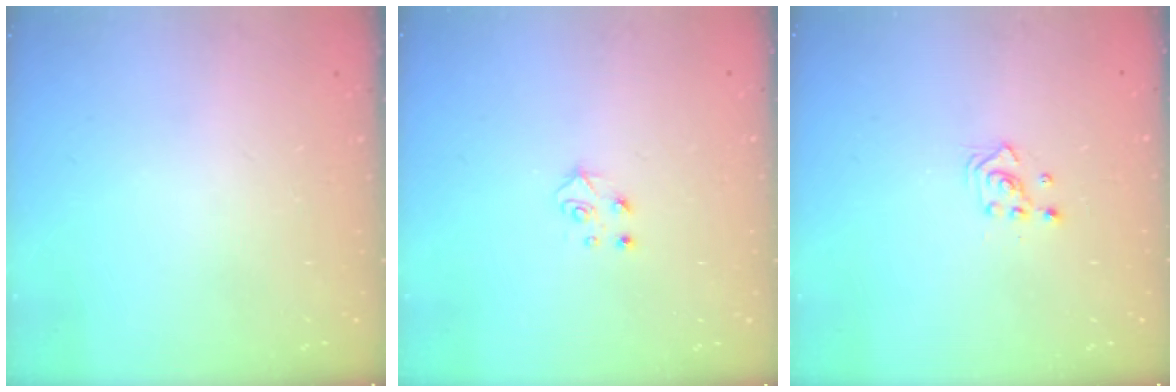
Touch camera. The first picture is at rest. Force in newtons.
{"total": 4.8, "press": 4.8, "slide": 0.5}
{"total": 2.4, "press": 2.4, "slide": 0.3}